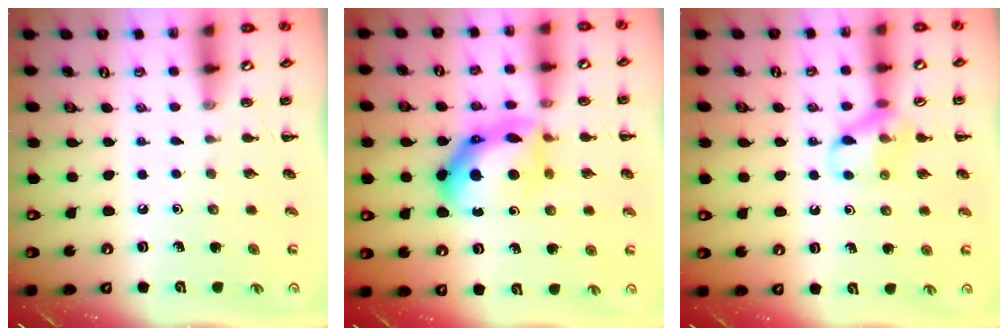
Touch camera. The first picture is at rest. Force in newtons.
{"total": 14.1, "press": 14.1, "slide": 0.8}
{"total": 10.6, "press": 10.6, "slide": 0.9}